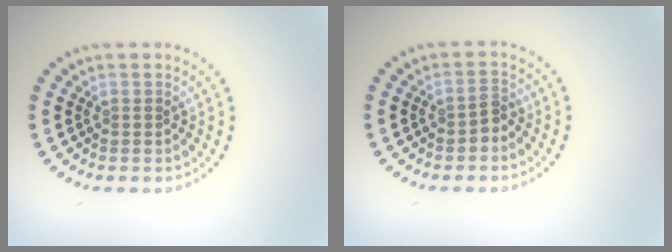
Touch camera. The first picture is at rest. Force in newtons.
{"total": 1.4, "press": 1.2, "slide": 0.7}